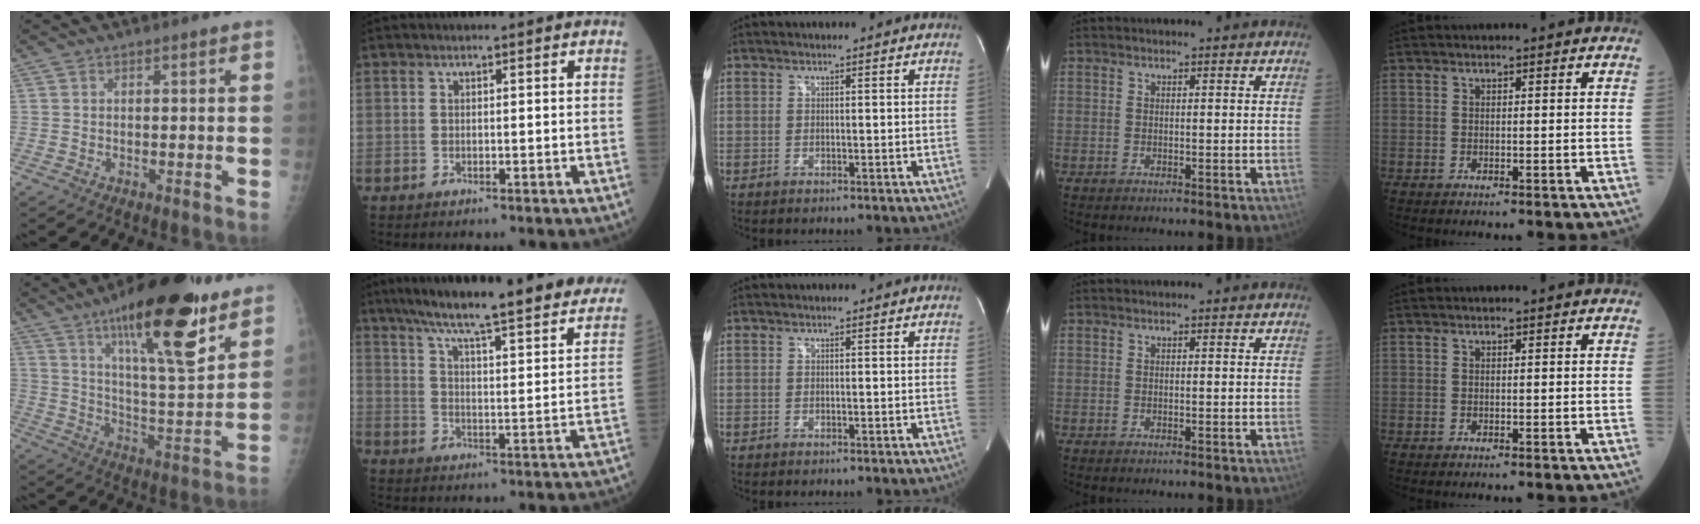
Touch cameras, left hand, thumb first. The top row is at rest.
{"thumb": {"total": 22.1, "force": [13.5, 5.6, 16.6], "torque": [-0.230, -0.068, 0.215]}, "index": {"total": 32.1, "force": [27.8, 3.3, 15.7], "torque": [-0.233, -0.056, 0.349]}}